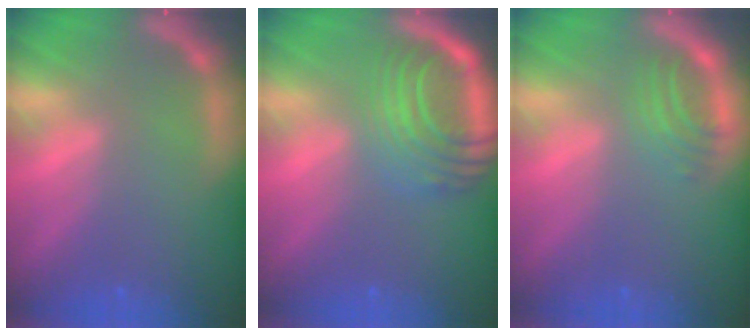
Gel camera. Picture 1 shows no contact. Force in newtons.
{"total": 9.5}
{"total": 2.9}